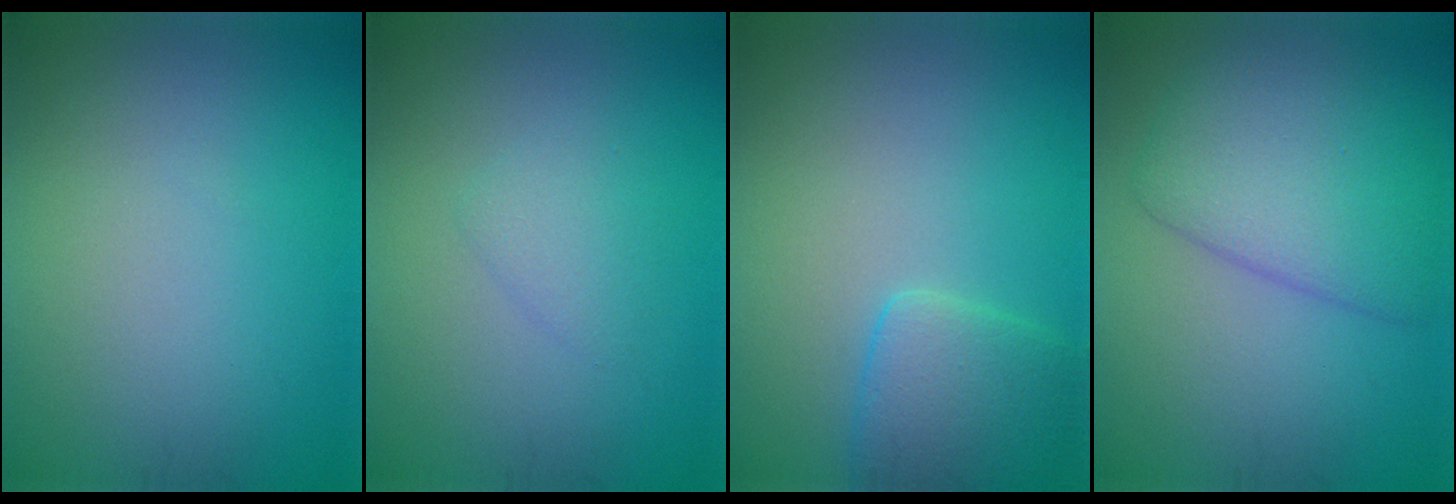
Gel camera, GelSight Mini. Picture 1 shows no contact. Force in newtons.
{"total": 1.5, "press": 1.5, "slide": 0.1}
{"total": 3.6, "press": 3.6, "slide": 0.2}
{"total": 5.9, "press": 5.9, "slide": 0.3}